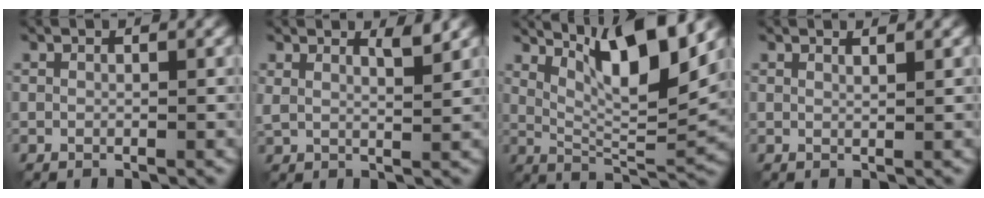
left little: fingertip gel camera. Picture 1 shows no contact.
{"total": 2.4, "force": [1.8, 0.6, 1.5], "torque": [-0.022, -0.002, 0.028]}
{"total": 9.2, "force": [4.7, 1.9, 7.7], "torque": [-0.122, -0.003, 0.083]}
{"total": 1.0, "force": [0.8, 0.1, 0.5], "torque": [-0.002, 0.002, 0.010]}